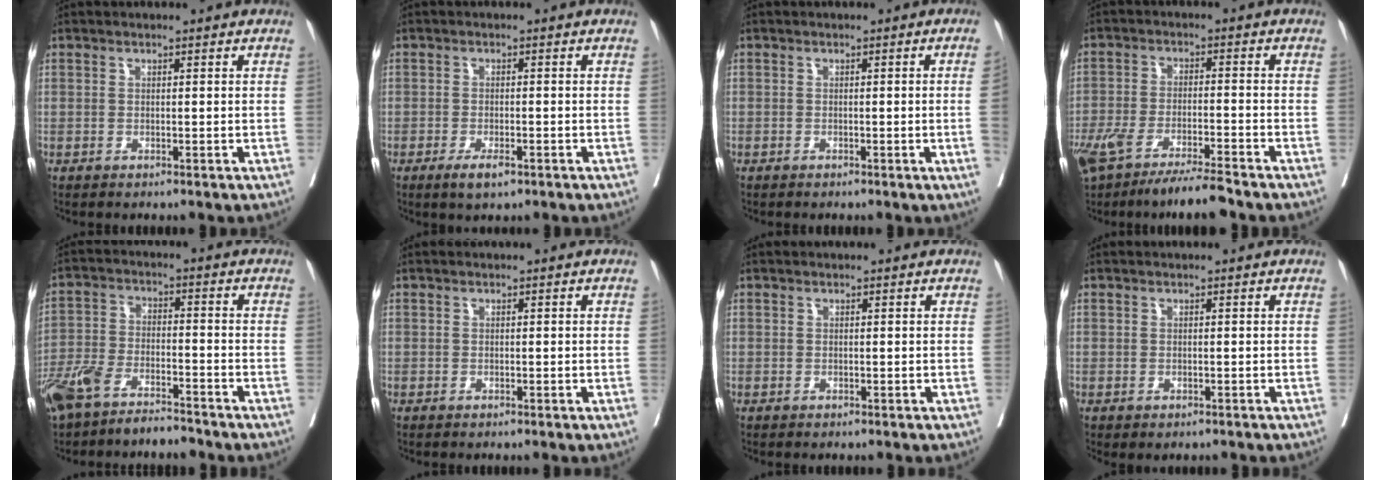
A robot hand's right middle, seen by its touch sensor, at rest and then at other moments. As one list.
[{"total": 3.3, "force": [-1.9, 0.9, 2.5], "torque": [-0.045, -0.003, -0.030]}, {"total": 2.0, "force": [-0.4, -0.8, 1.8], "torque": [-0.022, -0.003, -0.005]}, {"total": 10.6, "force": [-8.3, 1.0, 6.6], "torque": [-0.118, -0.016, -0.141]}, {"total": 9.7, "force": [-8.1, 2.7, 4.7], "torque": [-0.099, -0.008, -0.151]}, {"total": 0.0}, {"total": 0.0}, {"total": 0.7, "force": [-0.4, 0.5, 0.2], "torque": [-0.005, 0.001, -0.003]}]